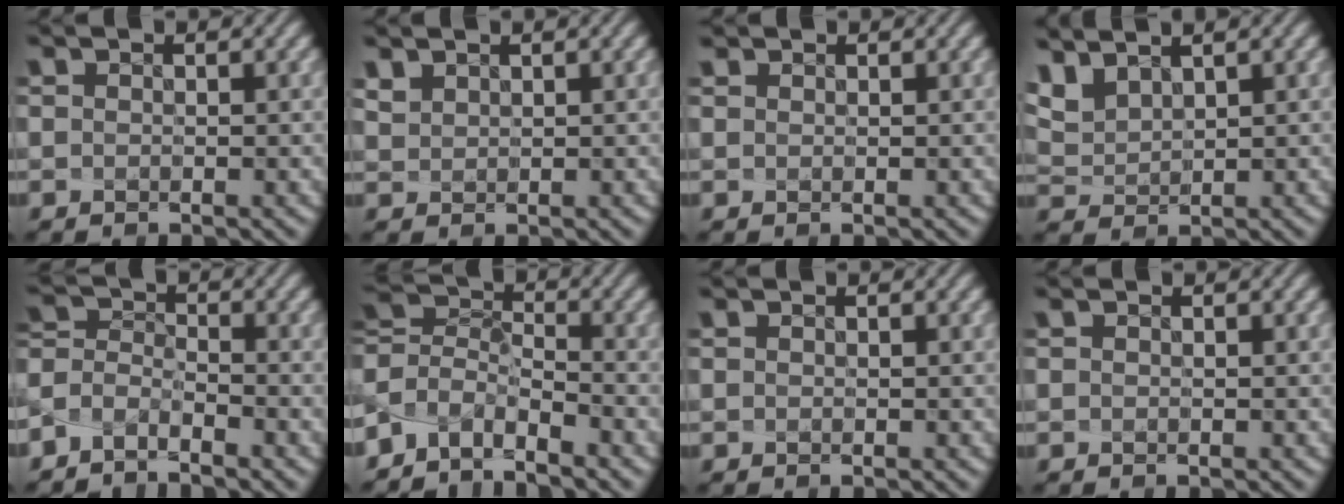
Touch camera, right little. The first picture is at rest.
{"total": 1.6, "force": [1.1, 1.0, 0.5], "torque": [-0.040, 0.005, 0.033]}
{"total": 0.6, "force": [0.1, -0.2, -0.5], "torque": [0.004, -0.001, 0.007]}
{"total": 3.1, "force": [2.2, 1.3, 1.8], "torque": [-0.071, 0.011, 0.058]}
{"total": 3.8, "force": [-3.8, -0.1, -0.4], "torque": [0.000, -0.010, -0.072]}
{"total": 4.7, "force": [-4.6, 0.8, 0.2], "torque": [-0.004, -0.012, -0.090]}
{"total": 0.0}
{"total": 0.0}